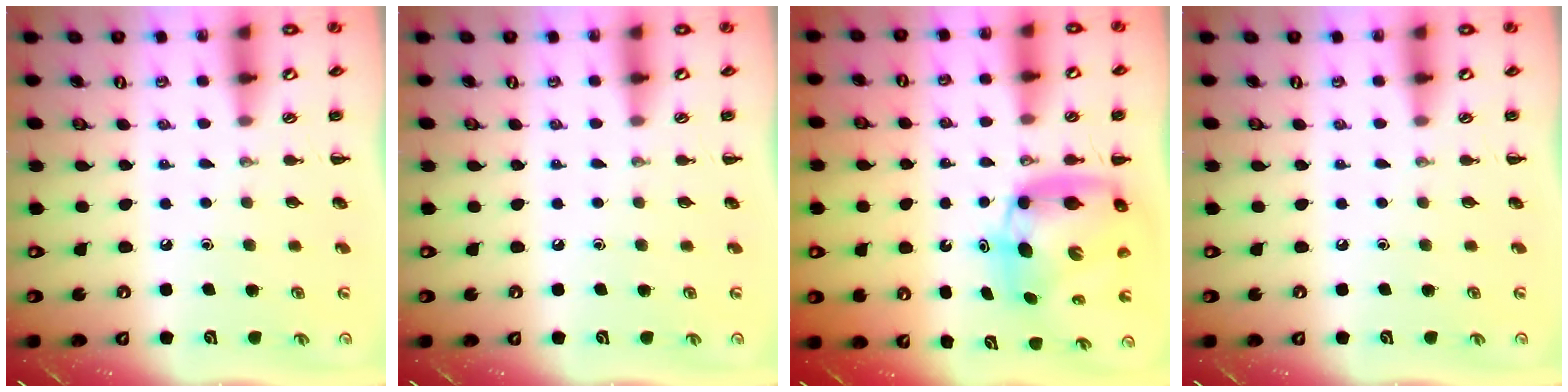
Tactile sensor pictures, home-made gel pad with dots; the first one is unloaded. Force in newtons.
{"total": 0.0}
{"total": 8.9, "press": 8.6, "slide": 2.4}
{"total": 0.0}